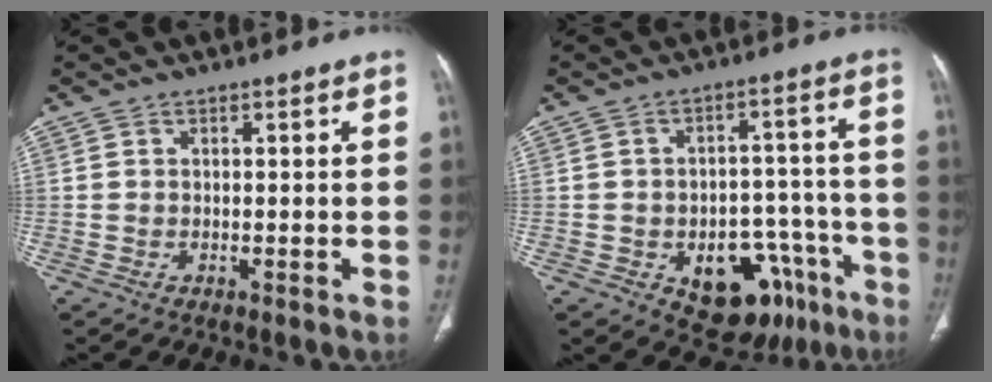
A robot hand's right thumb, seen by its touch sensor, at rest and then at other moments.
{"total": 15.9, "force": [-7.6, 9.9, 9.9], "torque": [-0.085, 0.052, -0.092]}